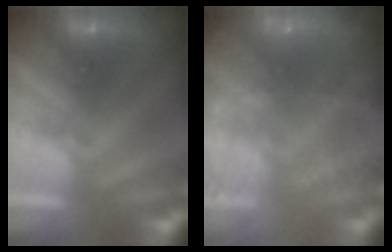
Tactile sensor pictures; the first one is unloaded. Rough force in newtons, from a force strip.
{"total": 9.0}